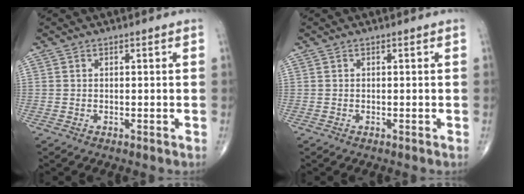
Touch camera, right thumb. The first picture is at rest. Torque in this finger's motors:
{"motor_torque": [0.20, -0.02, 0.13, 0.01, 0.00]}